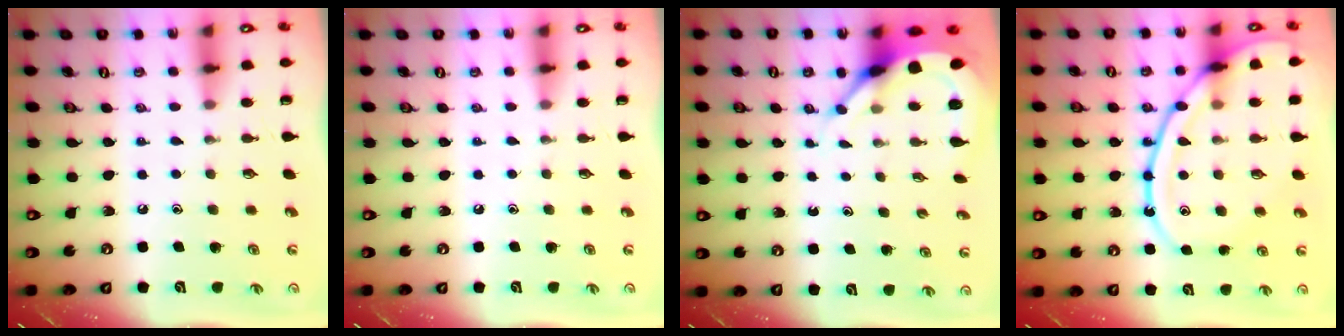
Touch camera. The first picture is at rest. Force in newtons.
{"total": 0.0}
{"total": 7.5, "press": 7.4, "slide": 1.0}
{"total": 17.9, "press": 17.8, "slide": 1.6}